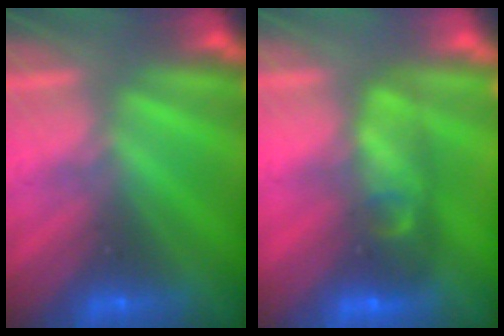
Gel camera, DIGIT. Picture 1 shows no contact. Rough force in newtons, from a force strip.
{"total": 8.0}